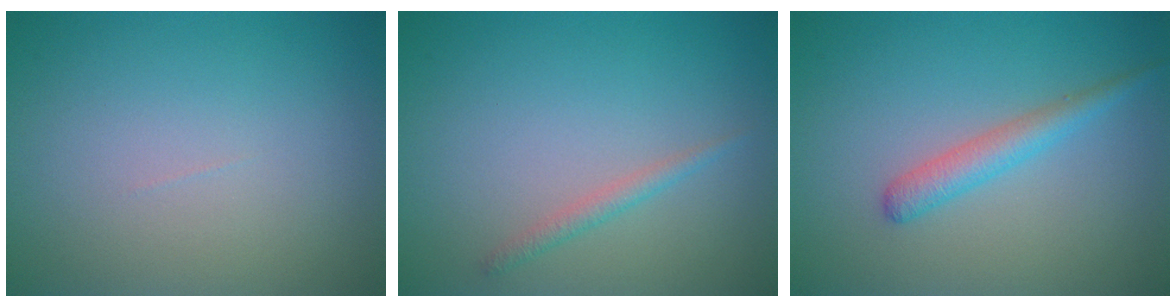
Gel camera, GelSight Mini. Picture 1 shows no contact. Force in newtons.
{"total": 1.2, "press": 1.1, "slide": 0.0}
{"total": 2.3, "press": 2.3, "slide": 0.1}